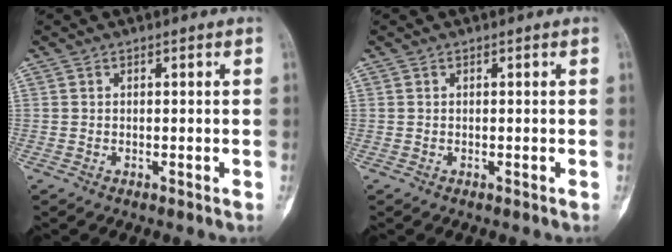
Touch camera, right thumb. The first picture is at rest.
{"total": 0.0}